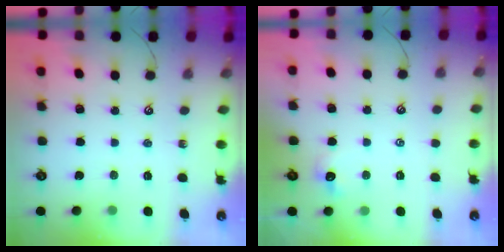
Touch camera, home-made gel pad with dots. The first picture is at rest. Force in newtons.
{"total": 0.7, "press": 0.5, "slide": 0.4}